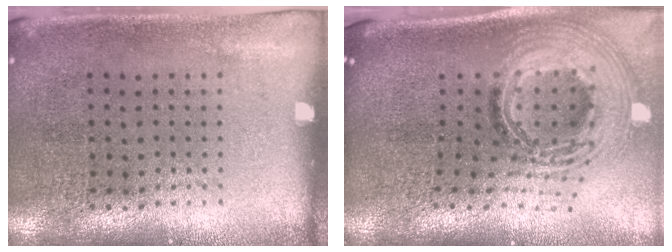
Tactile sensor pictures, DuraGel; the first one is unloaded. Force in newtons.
{"total": 2.5, "press": 1.8, "slide": 1.8}